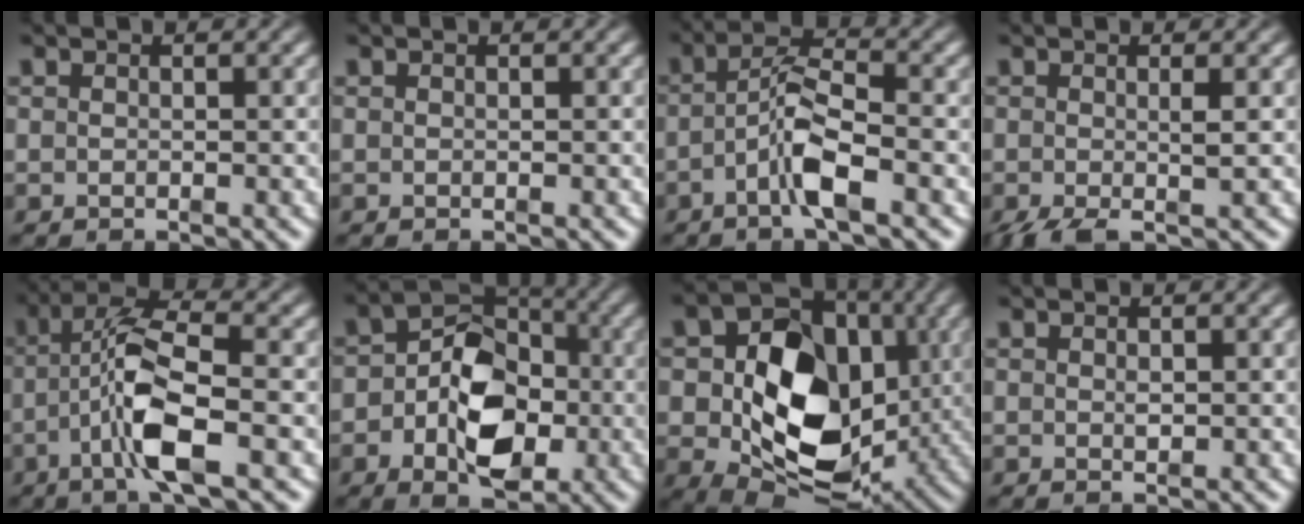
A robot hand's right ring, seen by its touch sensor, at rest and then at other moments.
{"total": 0.0}
{"total": 5.2, "force": [-0.9, 2.1, 4.6], "torque": [-0.076, 0.001, -0.023]}
{"total": 2.7, "force": [-1.8, 0.8, 1.8], "torque": [-0.035, -0.014, -0.023]}
{"total": 7.1, "force": [0.2, 3.0, 6.4], "torque": [-0.116, -0.004, -0.002]}
{"total": 10.5, "force": [-1.6, 7.3, 7.4], "torque": [-0.105, -0.005, -0.028]}
{"total": 19.3, "force": [-1.8, 13.6, 13.6], "torque": [-0.235, -0.063, 0.001]}
{"total": 0.6, "force": [-0.1, 0.2, 0.5], "torque": [-0.009, -0.001, 0.000]}